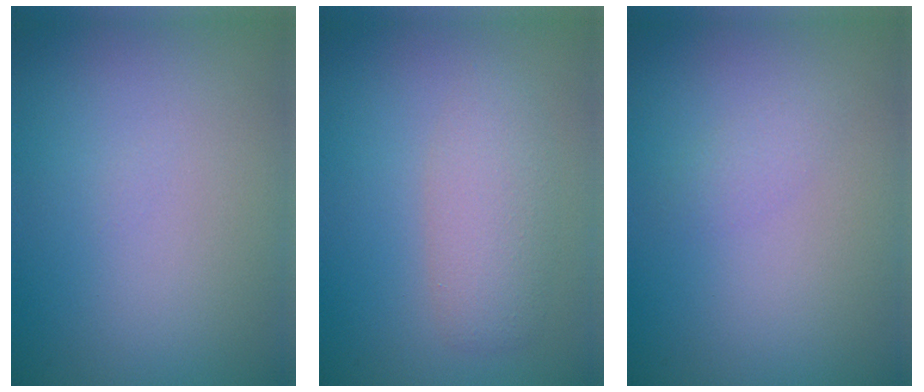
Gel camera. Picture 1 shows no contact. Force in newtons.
{"total": 3.0, "press": 3.0, "slide": 0.2}
{"total": 0.9, "press": 0.9, "slide": 0.1}